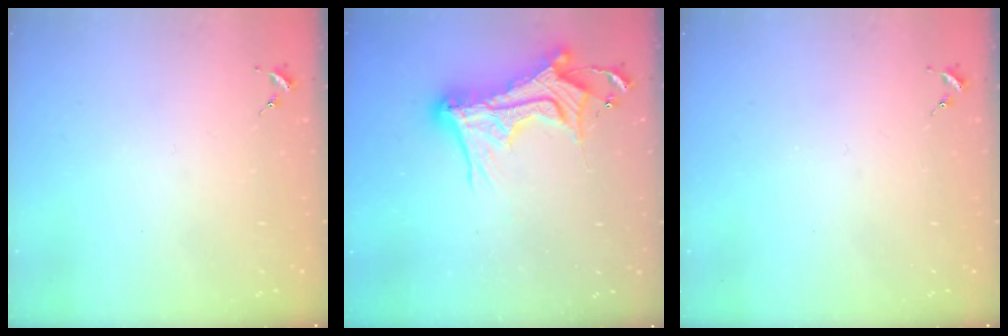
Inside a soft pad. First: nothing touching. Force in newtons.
{"total": 23.8, "press": 23.7, "slide": 2.2}
{"total": 0.0}